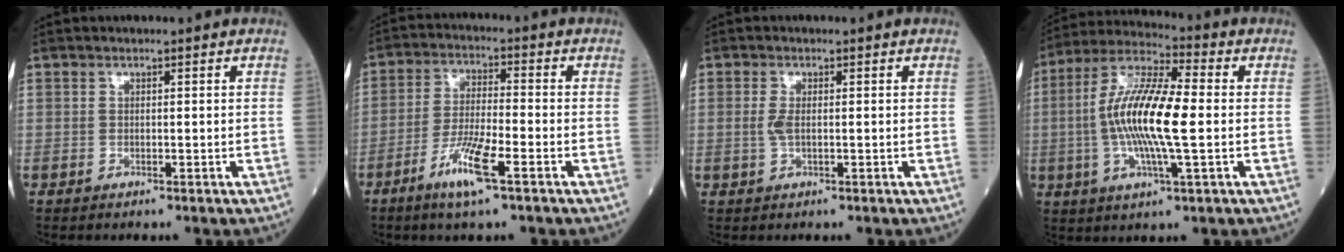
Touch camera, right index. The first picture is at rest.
{"total": 8.2, "force": [-4.4, 0.6, 6.9], "torque": [-0.136, -0.011, -0.085]}
{"total": 1.8, "force": [0.0, 0.6, 1.7], "torque": [-0.042, -0.001, 0.000]}
{"total": 14.6, "force": [-0.8, 2.2, 14.4], "torque": [-0.287, 0.005, -0.021]}